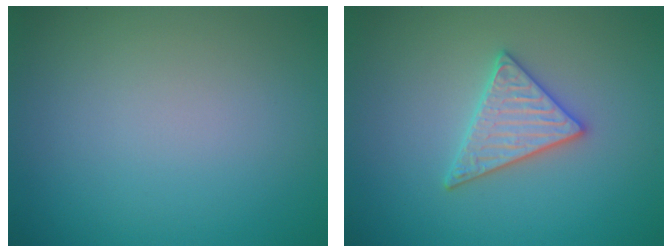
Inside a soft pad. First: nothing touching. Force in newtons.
{"total": 2.9, "press": 2.8, "slide": 0.5}